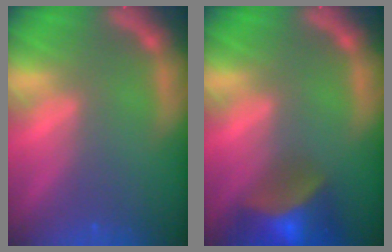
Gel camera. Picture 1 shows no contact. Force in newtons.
{"total": 8.4}